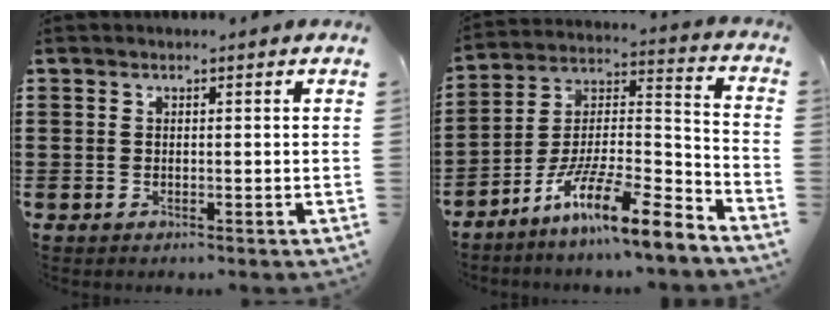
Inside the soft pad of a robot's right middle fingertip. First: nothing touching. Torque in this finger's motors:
{"motor_torque": [2.14, 0.00, 1.05, 0.21]}